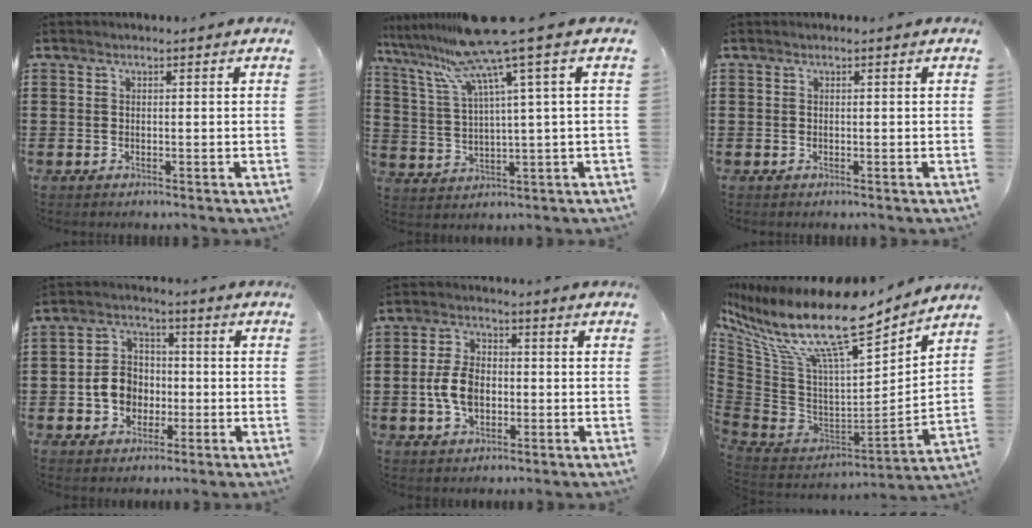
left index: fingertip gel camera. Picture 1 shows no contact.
{"total": 11.1, "force": [7.2, -0.4, 8.4], "torque": [-0.201, -0.045, 0.115]}
{"total": 0.0}
{"total": 7.5, "force": [-1.2, 7.0, 2.4], "torque": [-0.080, 0.020, -0.022]}
{"total": 6.7, "force": [-1.1, 4.3, 5.1], "torque": [-0.120, 0.003, -0.027]}
{"total": 15.6, "force": [10.1, 4.4, 11.1], "torque": [-0.238, -0.075, 0.159]}